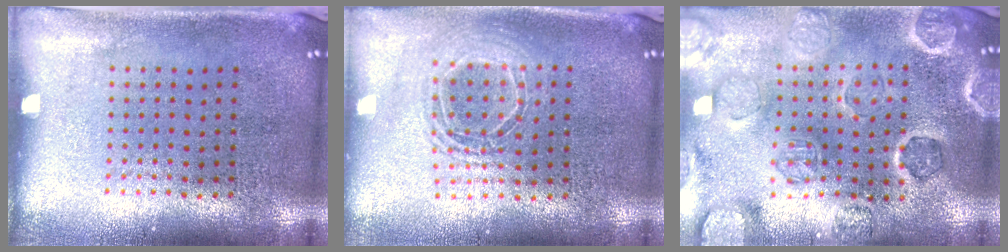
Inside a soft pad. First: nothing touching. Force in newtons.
{"total": 1.7, "press": 1.4, "slide": 0.9}
{"total": 2.6, "press": 2.6, "slide": 0.4}